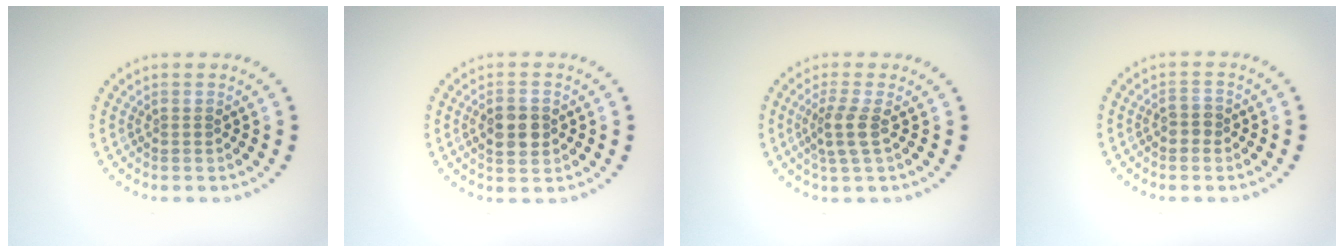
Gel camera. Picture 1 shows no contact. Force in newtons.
{"total": 3.2, "press": 3.2, "slide": 0.2}
{"total": 2.4, "press": 1.8, "slide": 1.5}
{"total": 1.4, "press": 1.3, "slide": 0.4}